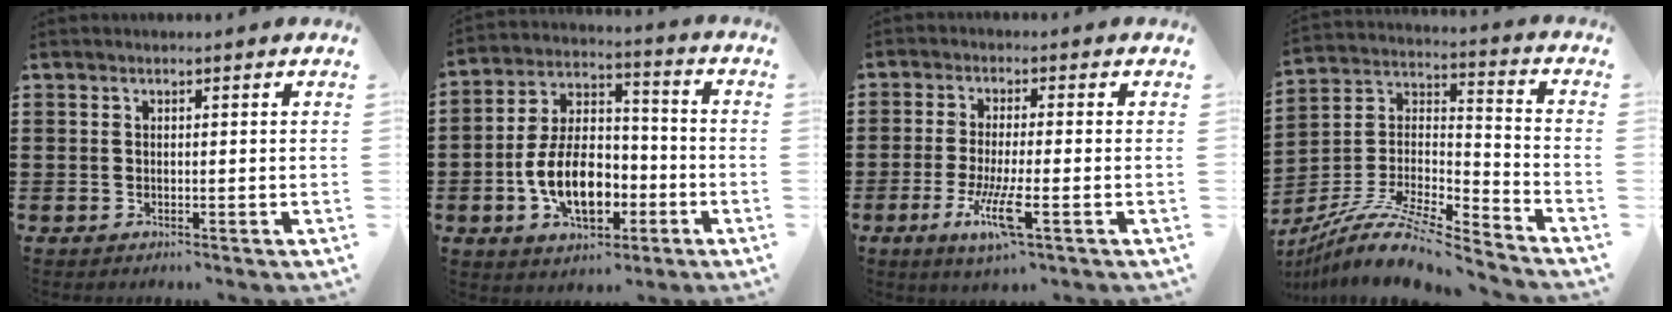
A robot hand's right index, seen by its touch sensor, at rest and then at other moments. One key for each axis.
{"total": 11.4, "fx": -3.6, "fy": 6.6, "fz": 8.6, "tx": -0.175, "ty": 0.005, "tz": -0.065}
{"total": 7.6, "fx": -3.0, "fy": 0.8, "fz": 6.9, "tx": -0.144, "ty": -0.022, "tz": -0.056}
{"total": 11.9, "fx": -9.6, "fy": 2.2, "fz": 6.6, "tx": -0.132, "ty": 0.015, "tz": -0.187}